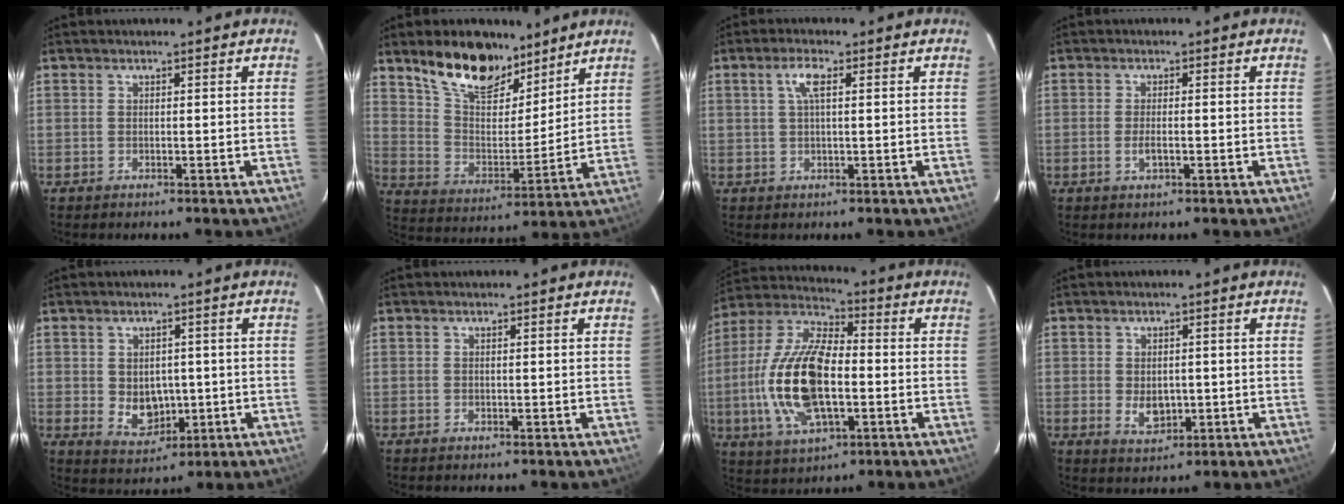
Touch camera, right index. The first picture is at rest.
{"total": 15.3, "force": [11.2, 7.2, 7.6], "torque": [-0.141, 0.015, 0.202]}
{"total": 3.3, "force": [1.0, 0.8, 3.1], "torque": [-0.063, 0.008, 0.019]}
{"total": 2.2, "force": [-0.8, 0.7, 1.9], "torque": [-0.037, -0.004, -0.013]}
{"total": 6.5, "force": [-0.5, 5.1, 3.9], "torque": [-0.070, -0.005, 0.010]}
{"total": 0.6, "force": [-0.4, 0.2, 0.4], "torque": [-0.009, 0.000, -0.008]}
{"total": 19.9, "force": [-2.8, 9.1, 17.5], "torque": [-0.366, 0.000, -0.054]}
{"total": 4.8, "force": [-0.6, 3.3, 3.4], "torque": [-0.058, -0.007, -0.001]}